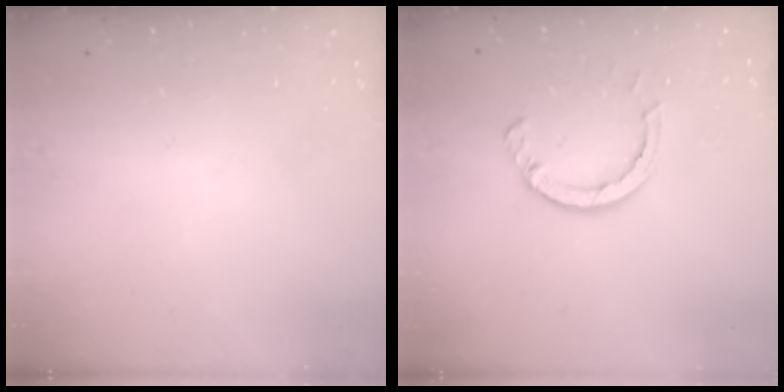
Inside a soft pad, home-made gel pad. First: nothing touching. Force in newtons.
{"total": 5.7, "press": 5.6, "slide": 0.7}